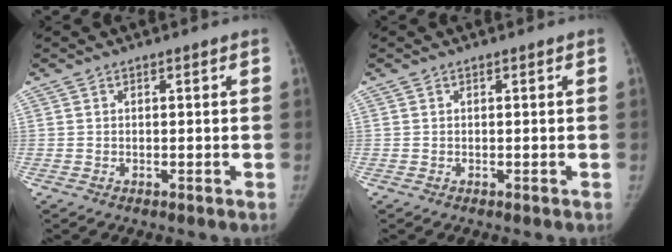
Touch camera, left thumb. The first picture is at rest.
{"total": 0.0}